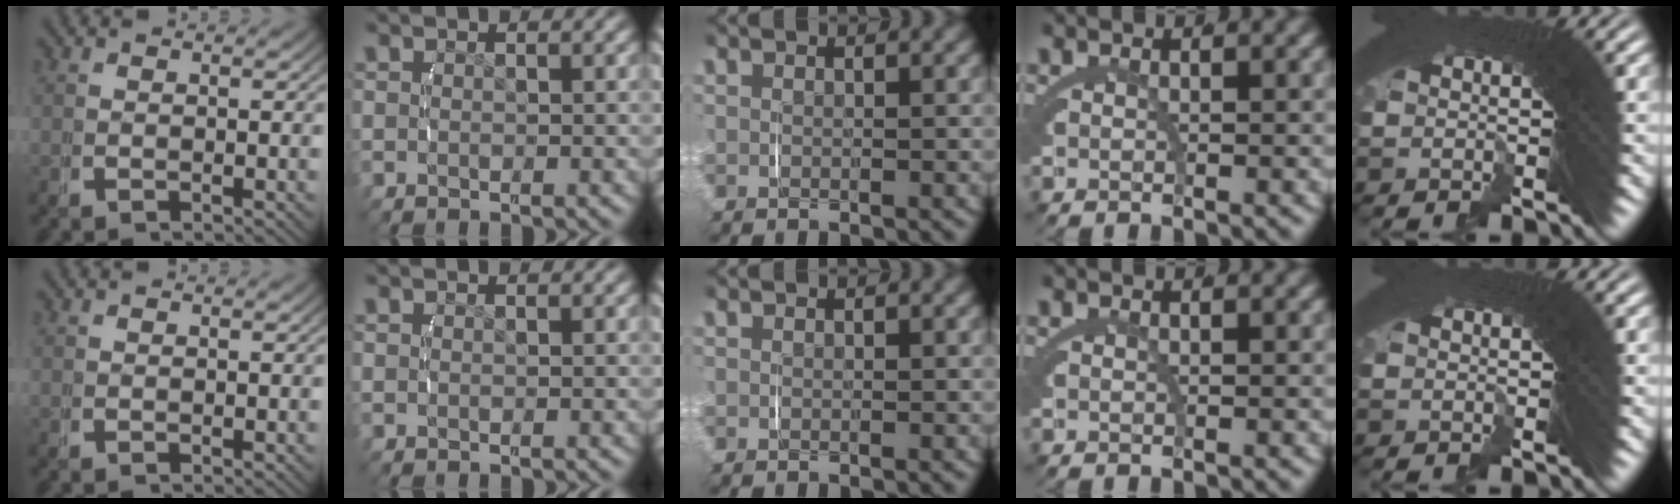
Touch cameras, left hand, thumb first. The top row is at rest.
{}